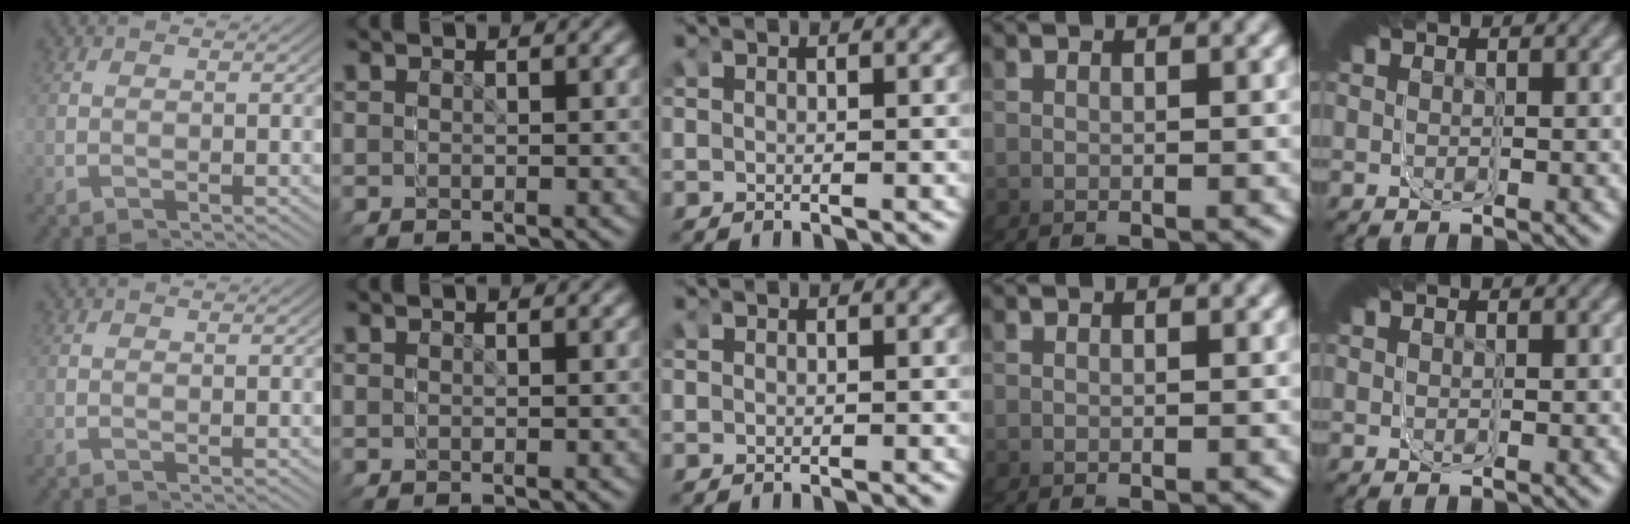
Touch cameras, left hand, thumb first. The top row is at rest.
{}